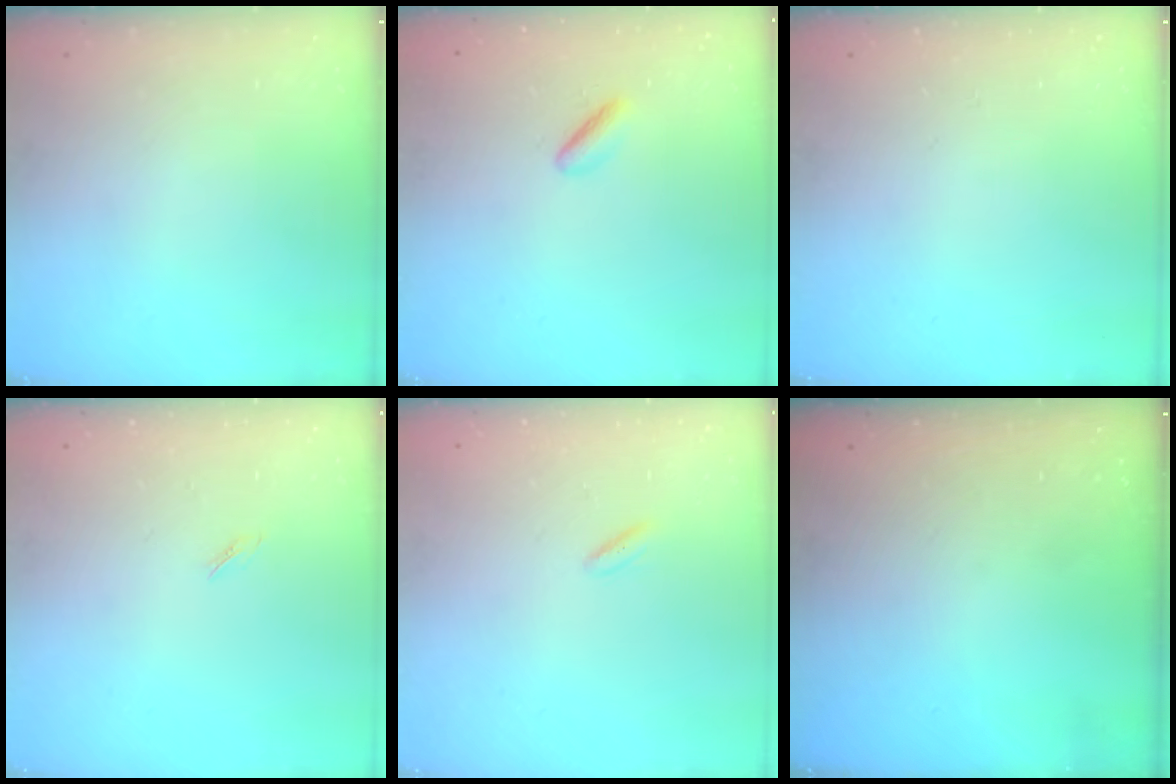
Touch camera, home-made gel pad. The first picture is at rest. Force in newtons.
{"total": 2.5, "press": 2.3, "slide": 0.8}
{"total": 0.0}
{"total": 1.2, "press": 1.1, "slide": 0.4}
{"total": 2.2, "press": 2.0, "slide": 1.0}
{"total": 0.0}